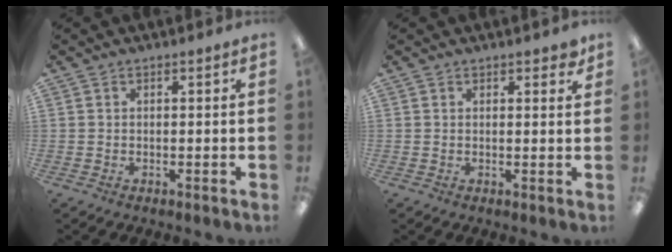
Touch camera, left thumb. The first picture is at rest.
{"total": 1.8, "force": [1.5, 0.7, 0.8], "torque": [-0.001, -0.006, 0.025]}